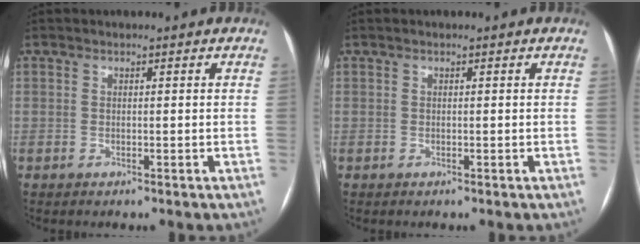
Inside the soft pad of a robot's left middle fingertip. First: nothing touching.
{"total": 0.0}